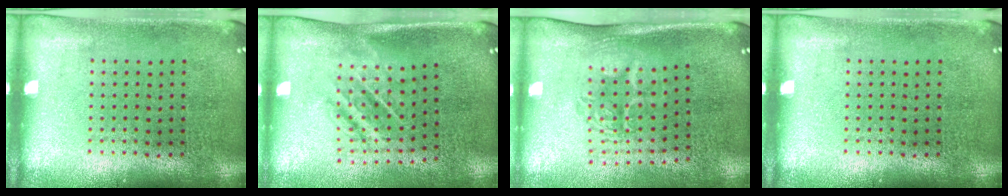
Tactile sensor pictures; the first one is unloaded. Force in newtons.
{"total": 1.7, "press": 1.1, "slide": 1.2}
{"total": 1.7, "press": 1.3, "slide": 1.2}
{"total": 0.0}